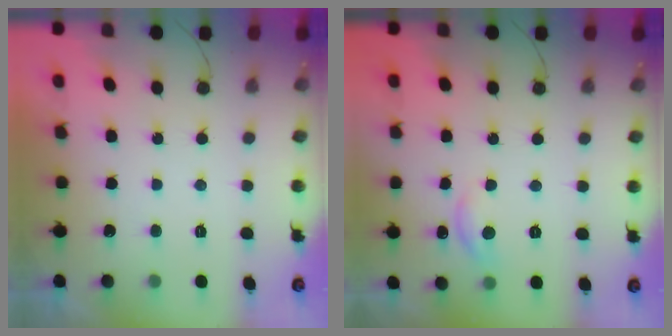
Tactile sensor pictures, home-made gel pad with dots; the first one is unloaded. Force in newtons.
{"total": 7.3, "press": 7.3, "slide": 0.5}